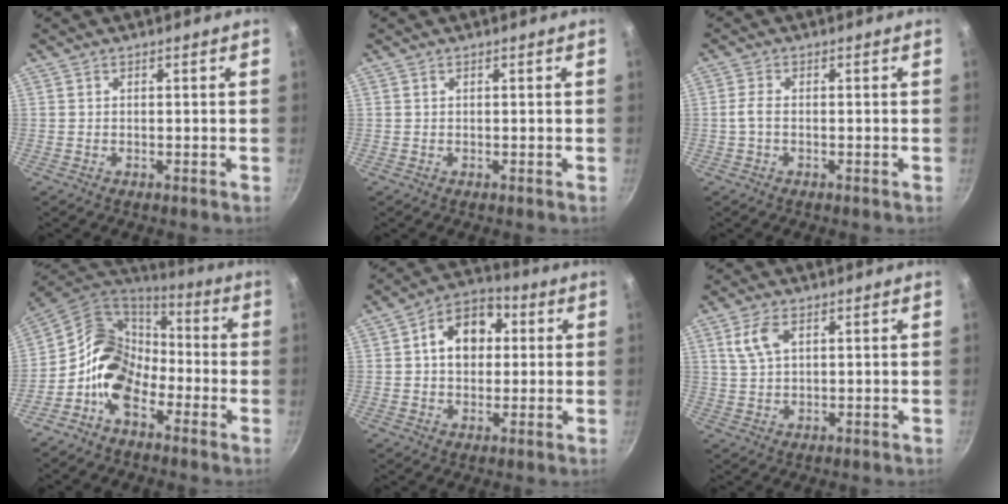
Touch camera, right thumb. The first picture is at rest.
{"total": 0.0}
{"total": 2.3, "force": [-0.3, 1.2, 1.8], "torque": [-0.043, 0.009, -0.011]}
{"total": 14.8, "force": [-5.1, 10.5, 9.1], "torque": [-0.136, 0.061, -0.128]}
{"total": 11.2, "force": [2.0, 8.3, 7.3], "torque": [-0.067, 0.018, 0.017]}
{"total": 5.3, "force": [2.2, 2.8, 3.9], "torque": [-0.074, -0.001, 0.043]}